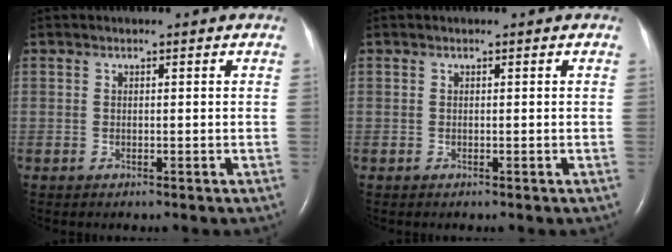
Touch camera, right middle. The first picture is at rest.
{"total": 0.0}